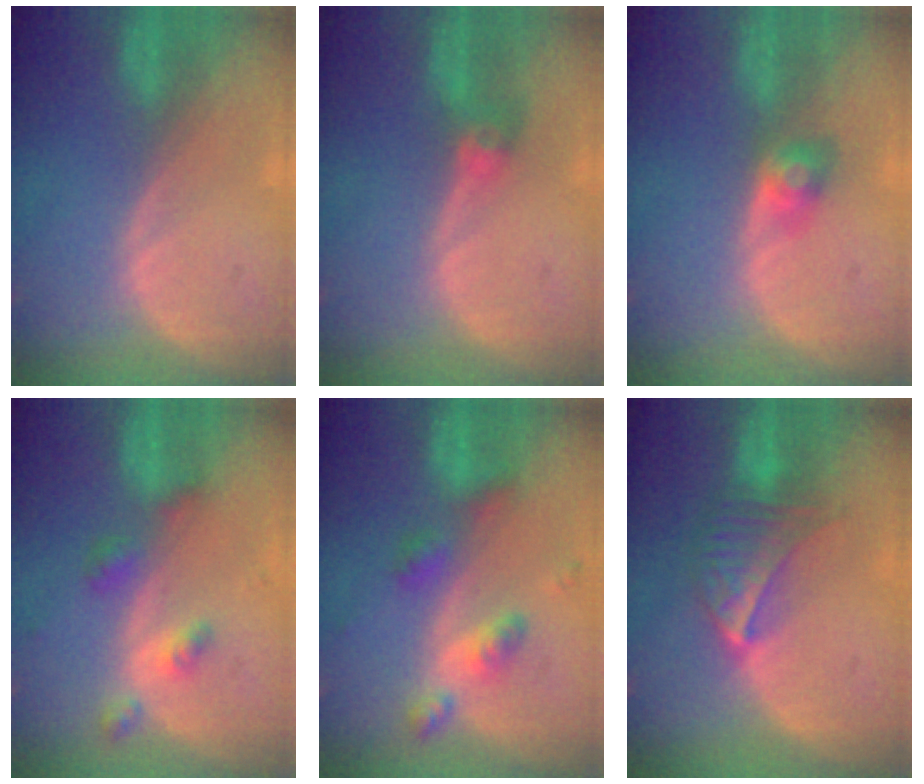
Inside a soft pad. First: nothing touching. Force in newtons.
{"total": 3.0, "press": 2.6, "slide": 1.5}
{"total": 2.9, "press": 2.8, "slide": 0.1}
{"total": 4.6, "press": 4.2, "slide": 1.7}
{"total": 6.1, "press": 5.4, "slide": 2.9}
{"total": 7.1, "press": 6.3, "slide": 3.3}